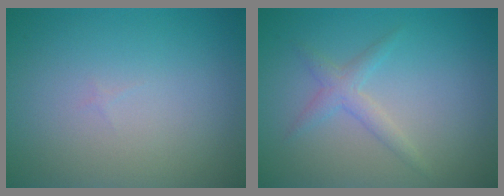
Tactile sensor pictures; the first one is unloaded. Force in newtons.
{"total": 1.7, "press": 1.7, "slide": 0.0}